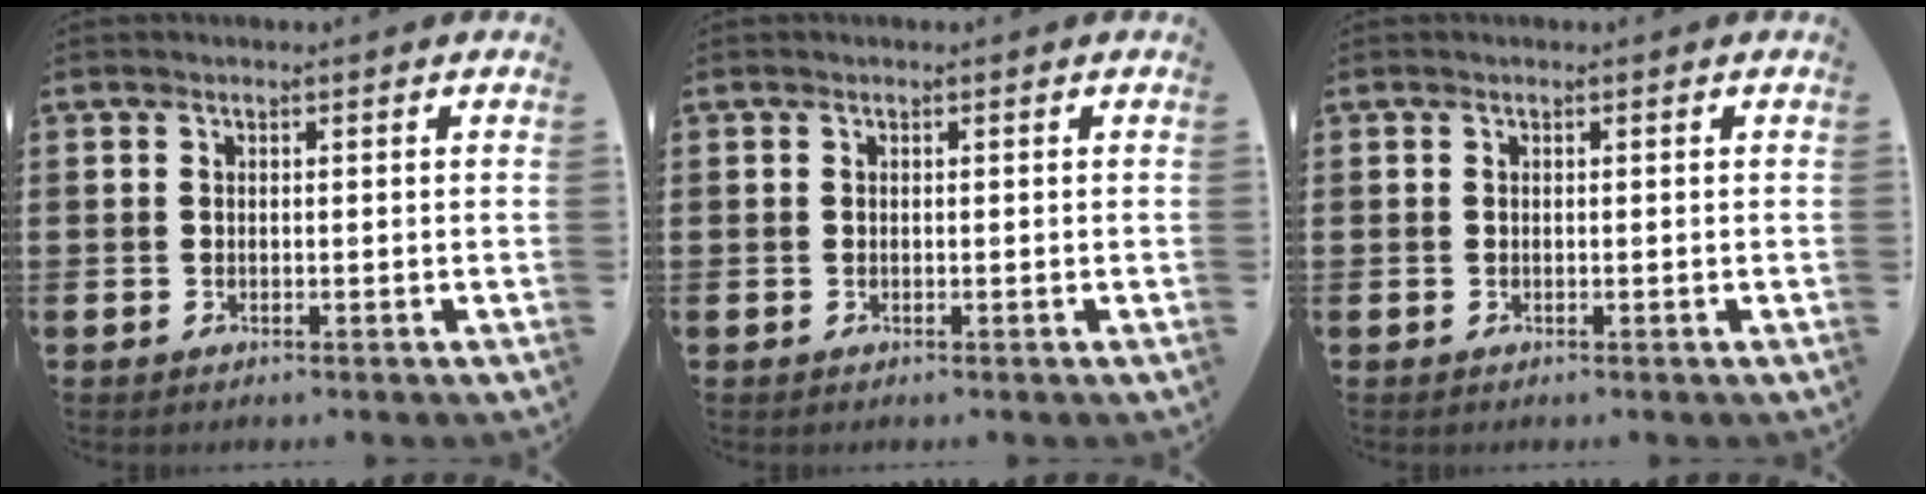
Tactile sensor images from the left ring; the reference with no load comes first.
{"total": 0.0}
{"total": 0.0}